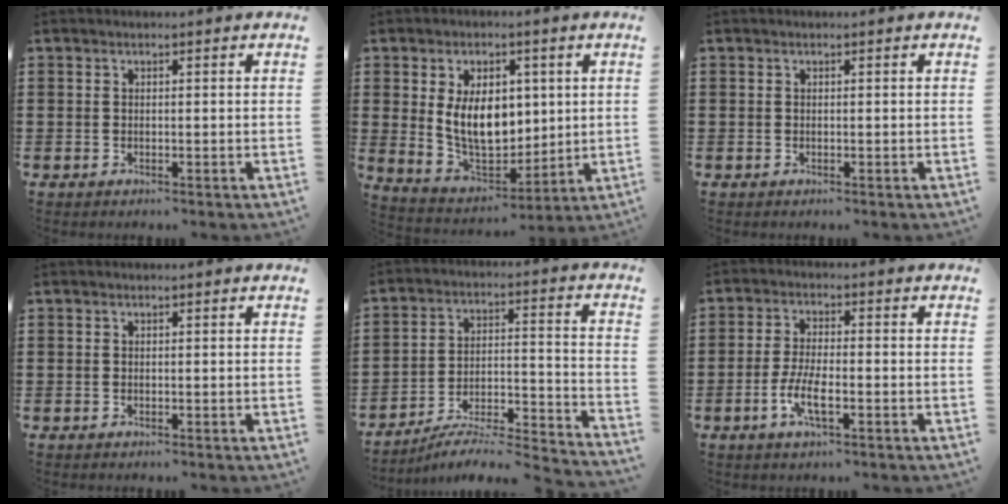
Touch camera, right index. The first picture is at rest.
{"total": 9.7, "force": [1.7, 6.3, 7.1], "torque": [-0.138, 0.005, 0.028]}
{"total": 0.0}
{"total": 0.0}
{"total": 4.3, "force": [-3.9, 0.5, 1.7], "torque": [-0.031, -0.015, -0.081]}
{"total": 5.2, "force": [-2.0, 1.4, 4.5], "torque": [-0.102, -0.008, -0.043]}